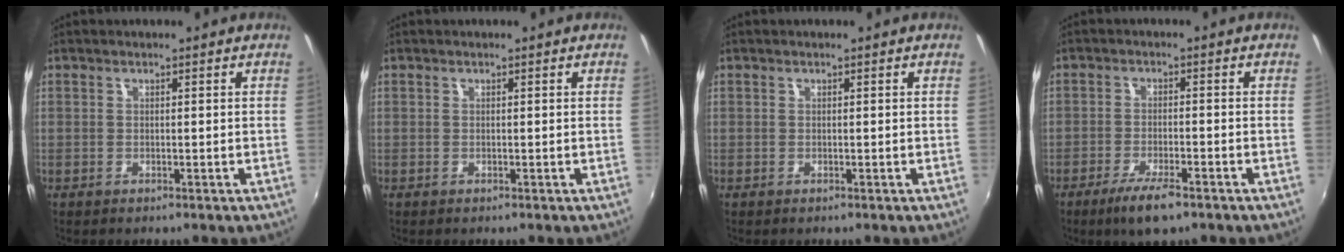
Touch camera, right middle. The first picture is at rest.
{"total": 0.0}
{"total": 0.0}
{"total": 6.5, "force": [-4.4, 1.6, 4.5], "torque": [-0.106, -0.017, -0.078]}